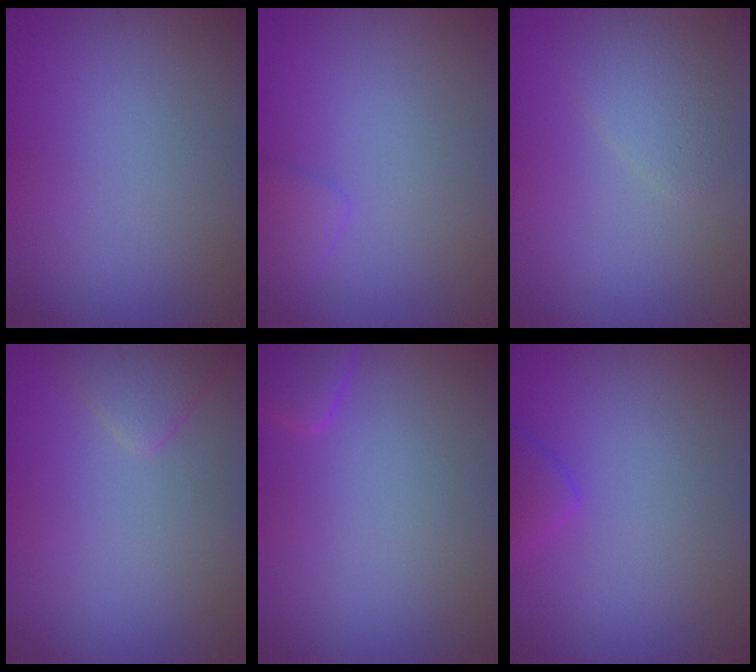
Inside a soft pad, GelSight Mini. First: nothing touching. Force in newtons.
{"total": 1.4, "press": 1.4, "slide": 0.1}
{"total": 1.9, "press": 1.9, "slide": 0.1}
{"total": 2.1, "press": 2.1, "slide": 0.1}
{"total": 2.1, "press": 2.1, "slide": 0.2}
{"total": 1.7, "press": 1.7, "slide": 0.2}